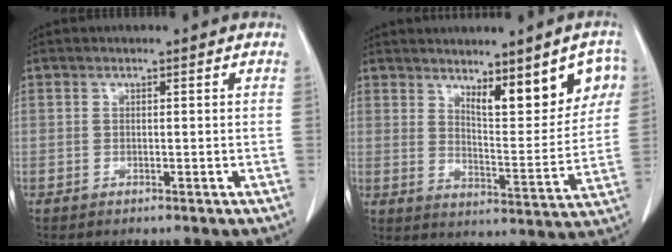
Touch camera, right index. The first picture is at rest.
{"total": 11.4, "force": [6.2, 3.0, 9.0], "torque": [-0.114, -0.002, 0.097]}